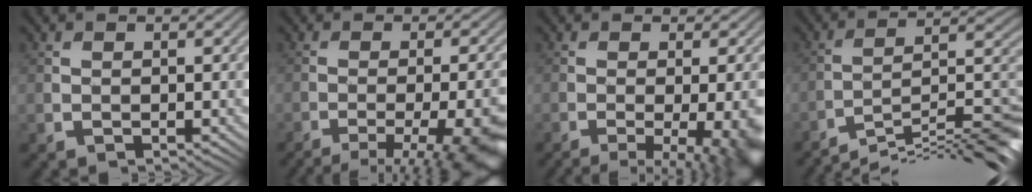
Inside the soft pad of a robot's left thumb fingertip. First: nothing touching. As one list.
[{"total": 12.8, "force": [-8.5, 3.0, 9.1], "torque": [-0.102, -0.004, -0.099]}, {"total": 10.2, "force": [-4.3, 2.7, 8.9], "torque": [-0.090, -0.013, -0.049]}, {"total": 13.0, "force": [-10.0, 2.0, 8.1], "torque": [-0.123, 0.005, -0.165]}]